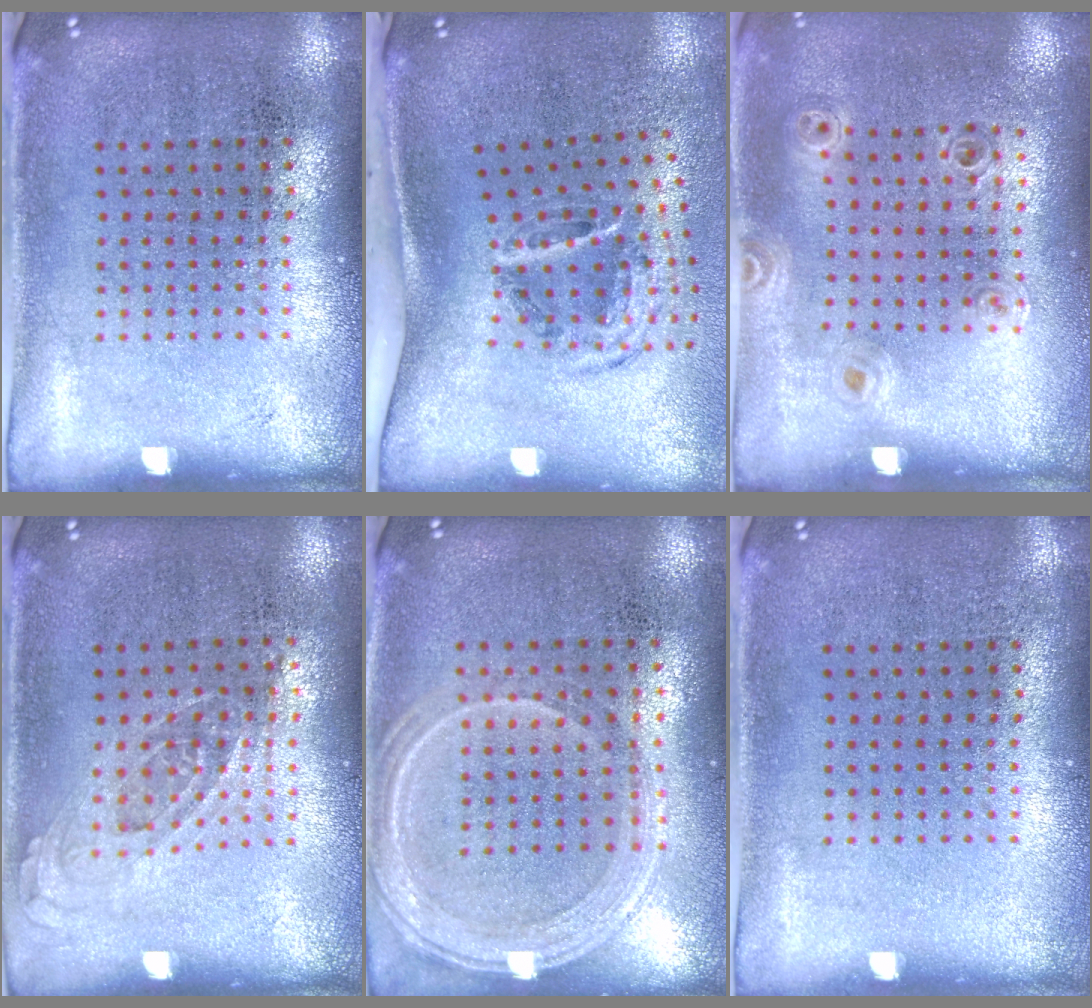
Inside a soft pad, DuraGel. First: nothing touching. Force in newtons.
{"total": 2.0, "press": 1.2, "slide": 1.5}
{"total": 0.9, "press": 0.9, "slide": 0.1}
{"total": 0.8, "press": 0.7, "slide": 0.3}
{"total": 1.2, "press": 1.1, "slide": 0.3}
{"total": 0.0}